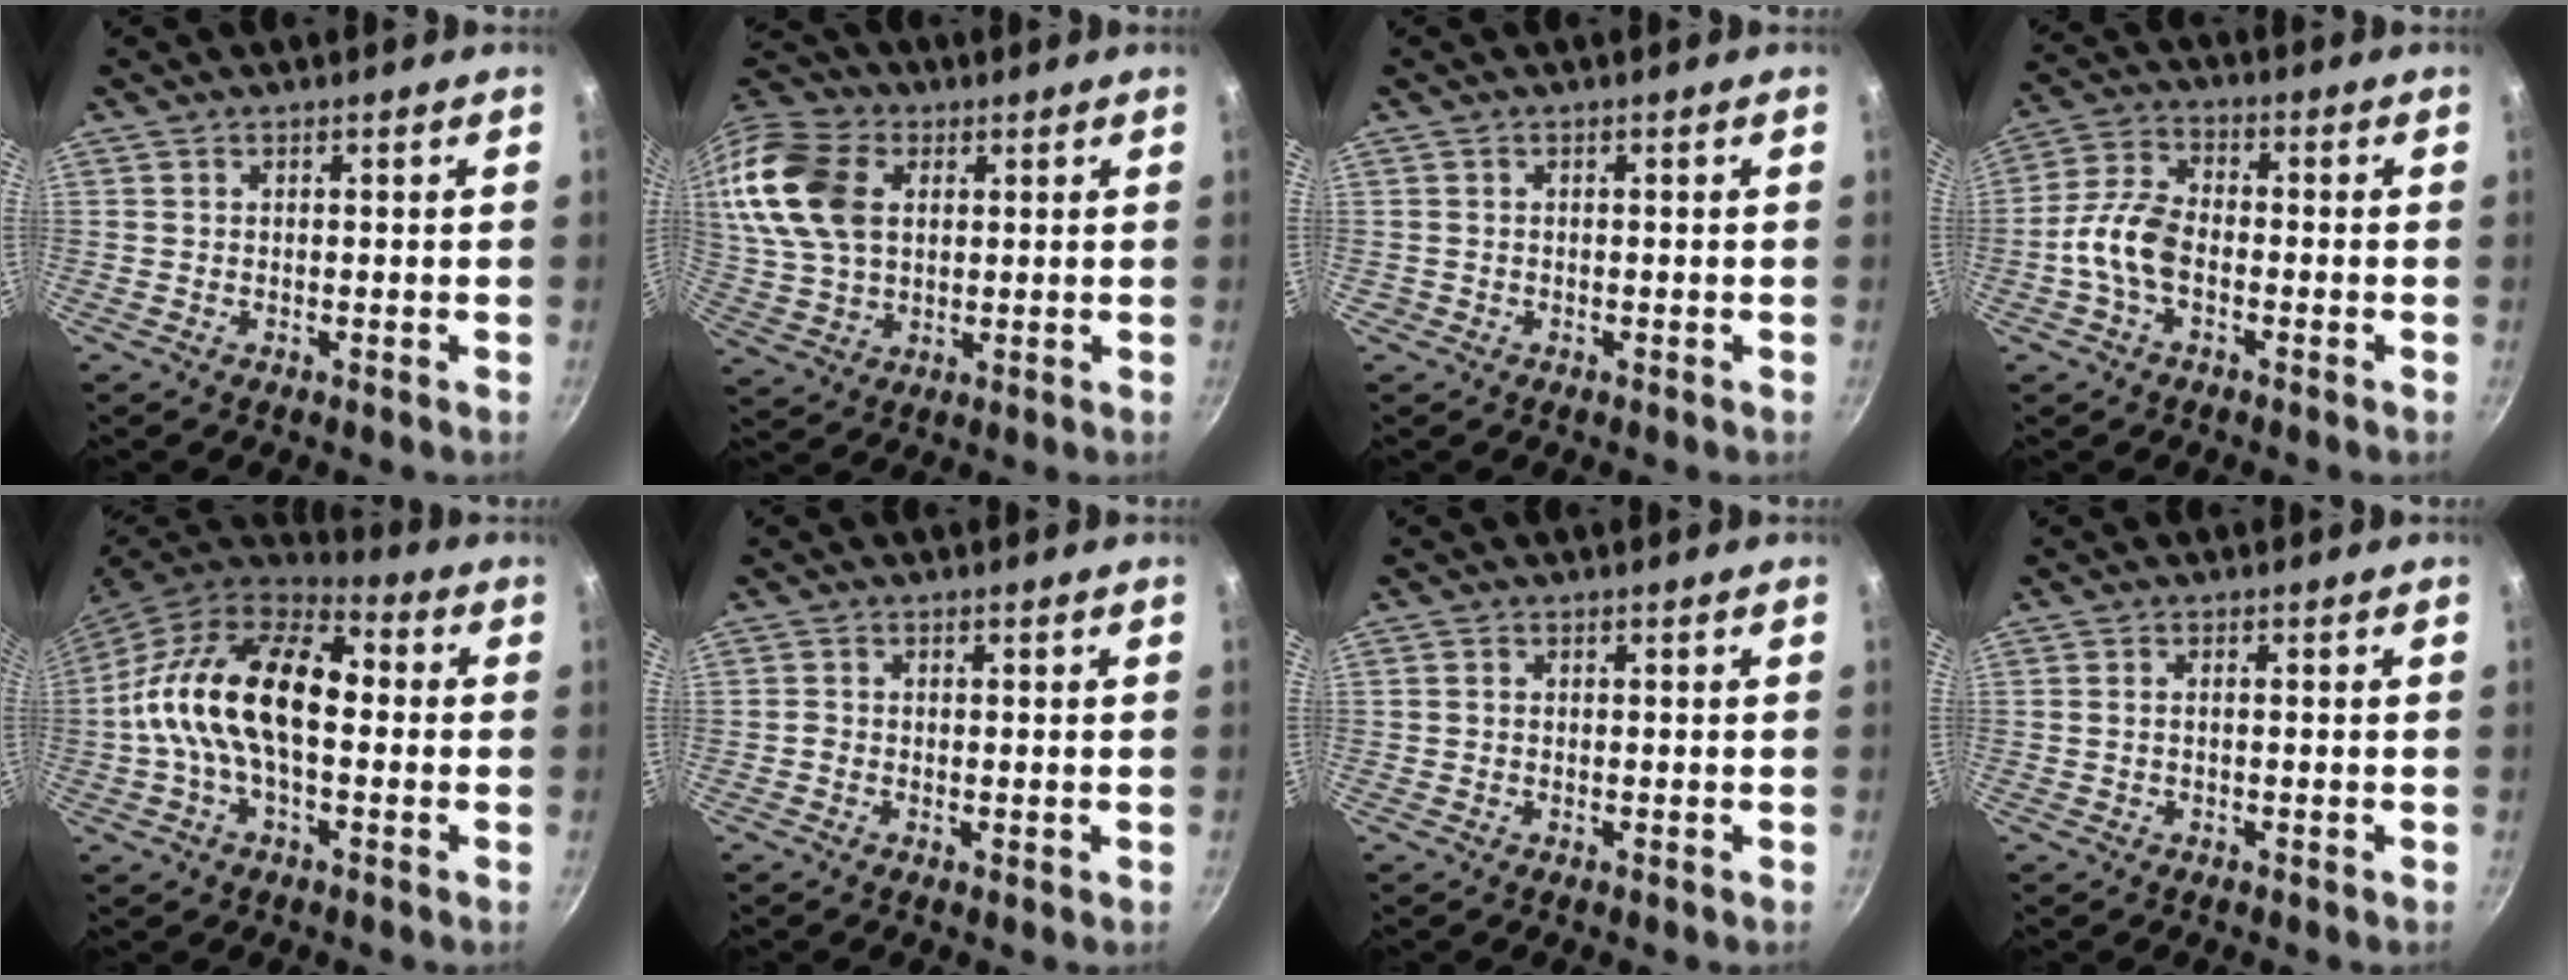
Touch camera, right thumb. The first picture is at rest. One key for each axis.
{"total": 19.1, "fx": 4.7, "fy": 13.2, "fz": 13.1, "tx": -0.266, "ty": 0.009, "tz": 0.086}
{"total": 0.5, "fx": -0.2, "fy": 0.5, "fz": 0.0, "tx": 0.002, "ty": 0.003, "tz": -0.003}
{"total": 8.4, "fx": -2.3, "fy": 4.9, "fz": 6.5, "tx": -0.125, "ty": 0.035, "tz": -0.056}
{"total": 19.7, "fx": 0.1, "fy": 11.1, "fz": 16.2, "tx": -0.271, "ty": 0.035, "tz": -0.020}
{"total": 0.8, "fx": -0.2, "fy": 0.6, "fz": 0.5, "tx": -0.009, "ty": 0.002, "tz": -0.007}
{"total": 0.6, "fx": 0.0, "fy": 0.6, "fz": 0.2, "tx": -0.004, "ty": 0.003, "tz": -0.001}
{"total": 1.0, "fx": -0.1, "fy": 0.4, "fz": 0.9, "tx": -0.024, "ty": 0.007, "tz": -0.004}